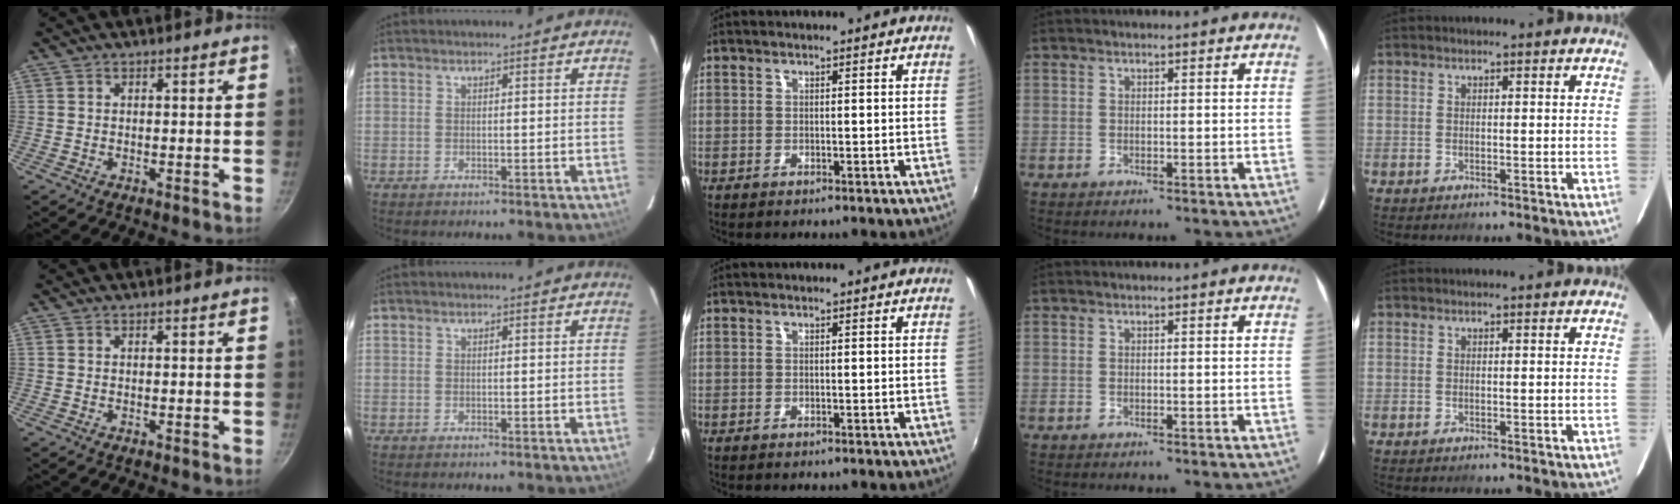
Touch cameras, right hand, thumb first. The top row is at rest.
{}